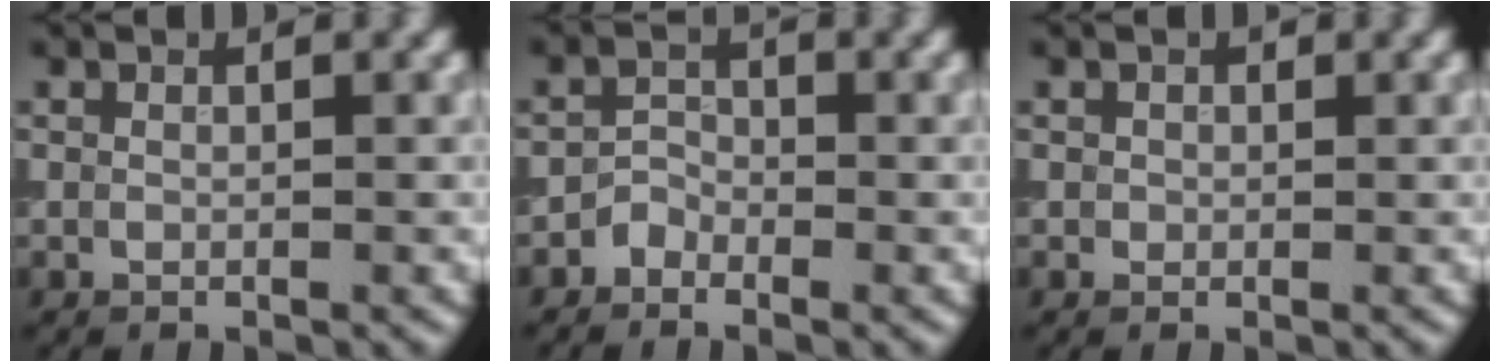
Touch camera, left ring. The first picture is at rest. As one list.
[{"total": 1.4, "force": [-1.0, 0.9, 0.3], "torque": [0.000, 0.009, -0.022]}, {"total": 0.6, "force": [0.2, 0.6, 0.1], "torque": [0.003, -0.003, -0.001]}]